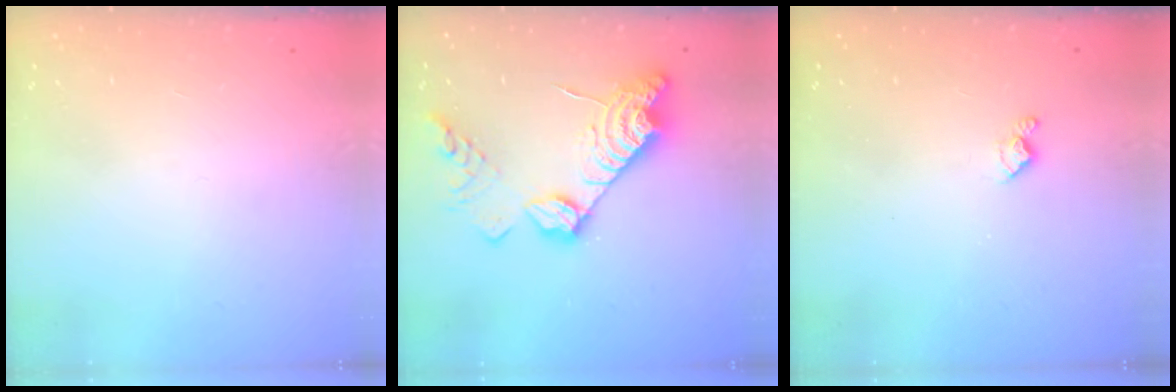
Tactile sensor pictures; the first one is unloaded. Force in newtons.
{"total": 18.0, "press": 17.9, "slide": 1.8}
{"total": 4.0, "press": 3.9, "slide": 0.6}